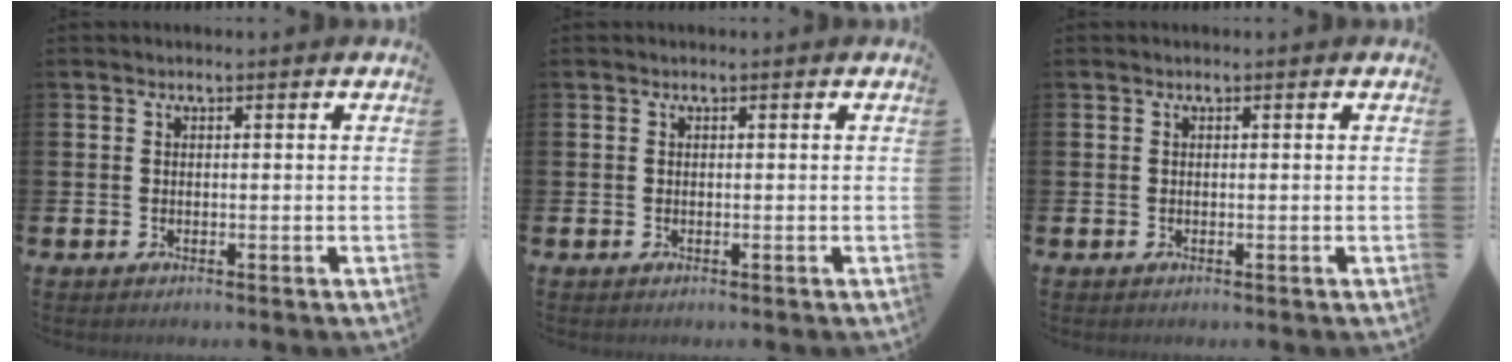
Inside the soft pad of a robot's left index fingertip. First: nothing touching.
{"total": 0.0}
{"total": 0.0}